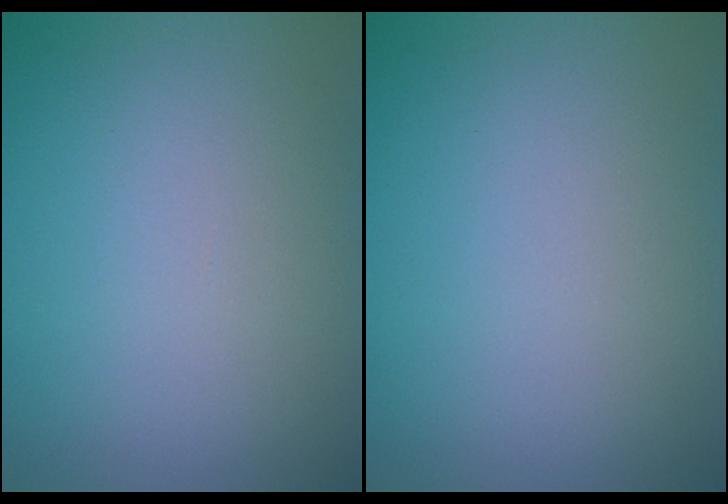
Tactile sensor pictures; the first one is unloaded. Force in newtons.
{"total": 0.0}